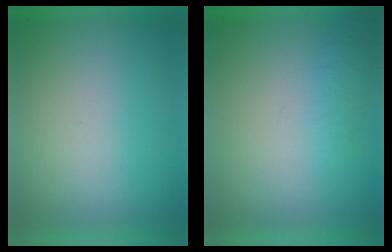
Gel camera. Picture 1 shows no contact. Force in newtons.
{"total": 1.3}